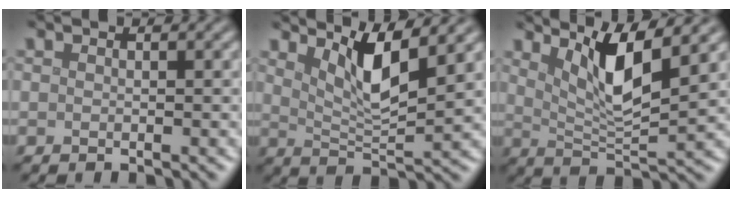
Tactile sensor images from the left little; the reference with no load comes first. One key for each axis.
{"total": 5.0, "fx": 2.8, "fy": 1.1, "fz": 4.0, "tx": -0.073, "ty": -0.009, "tz": 0.052}
{"total": 5.8, "fx": 3.1, "fy": 1.2, "fz": 4.8, "tx": -0.085, "ty": -0.009, "tz": 0.057}